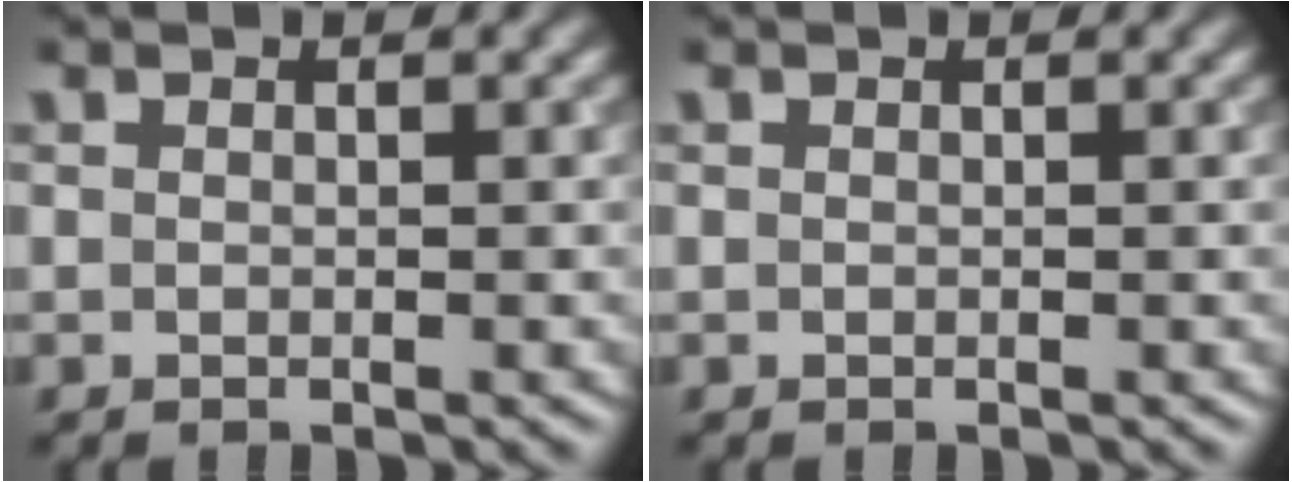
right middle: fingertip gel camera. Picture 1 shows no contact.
{"total": 0.0}